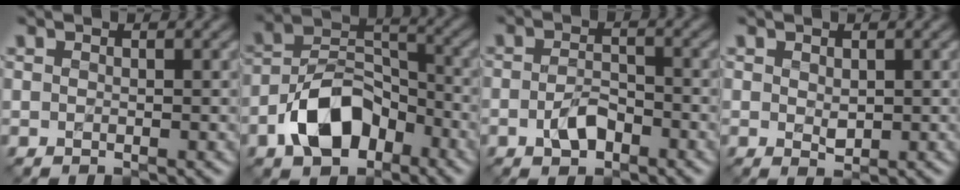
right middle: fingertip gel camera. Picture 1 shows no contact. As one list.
[{"total": 7.9, "force": [-4.1, 4.7, 4.9], "torque": [-0.081, 0.009, -0.082]}, {"total": 2.7, "force": [-1.3, 1.4, 1.9], "torque": [-0.037, 0.003, -0.025]}, {"total": 1.2, "force": [0.1, 0.8, 0.9], "torque": [-0.017, -0.004, 0.005]}]